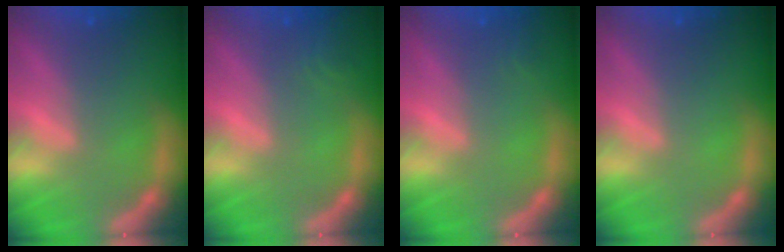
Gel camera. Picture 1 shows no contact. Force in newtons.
{"total": 1.9}
{"total": 0.9}
{"total": 0.0}